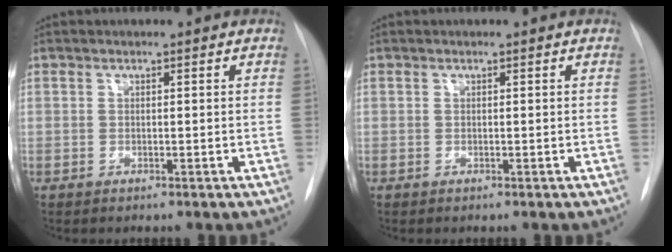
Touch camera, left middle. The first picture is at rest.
{"total": 0.0}